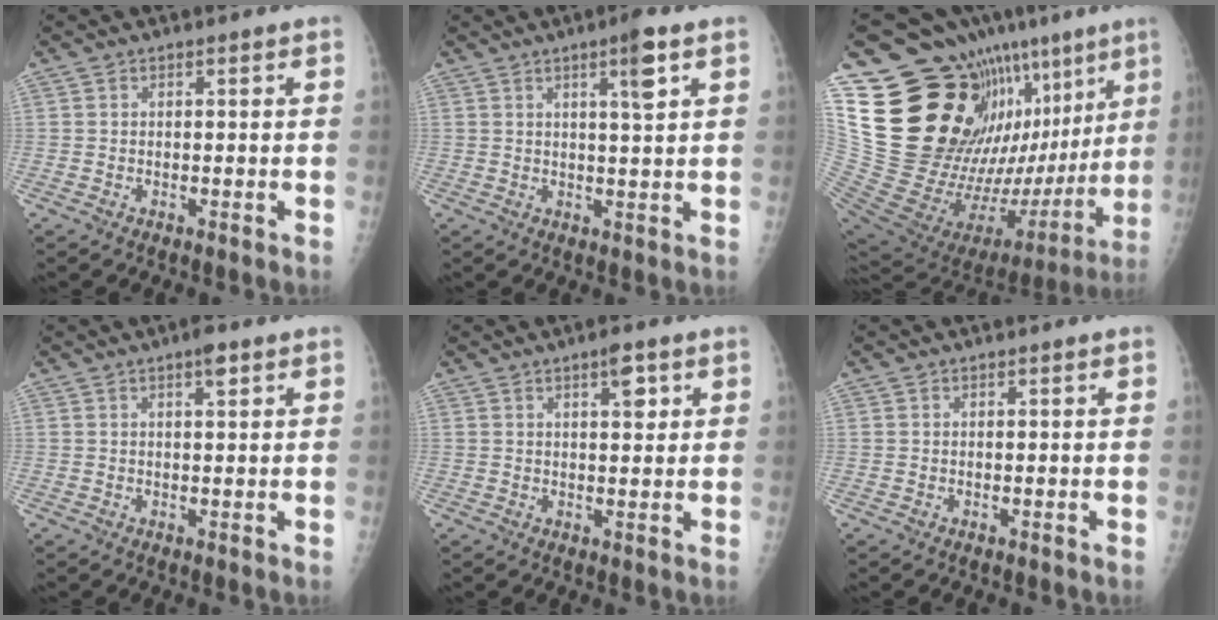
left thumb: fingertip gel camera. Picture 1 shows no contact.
{"total": 5.0, "force": [2.5, 0.3, 4.3], "torque": [-0.062, -0.011, 0.038]}
{"total": 35.0, "force": [12.4, 14.9, 29.1], "torque": [-0.417, -0.027, 0.234]}
{"total": 2.5, "force": [1.5, 0.7, 1.9], "torque": [-0.023, -0.005, 0.019]}
{"total": 3.9, "force": [2.0, 1.5, 3.1], "torque": [-0.035, -0.009, 0.028]}
{"total": 0.0}